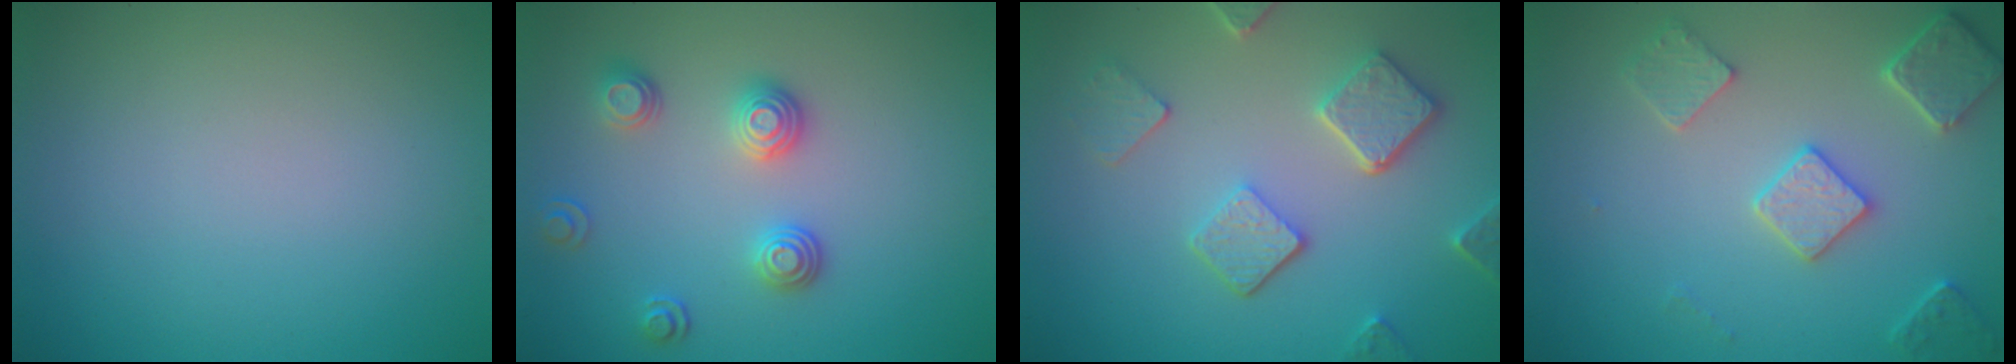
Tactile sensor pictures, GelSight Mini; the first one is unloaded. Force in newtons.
{"total": 2.9, "press": 2.5, "slide": 1.5}
{"total": 5.0, "press": 3.9, "slide": 3.2}
{"total": 4.1, "press": 3.5, "slide": 2.1}